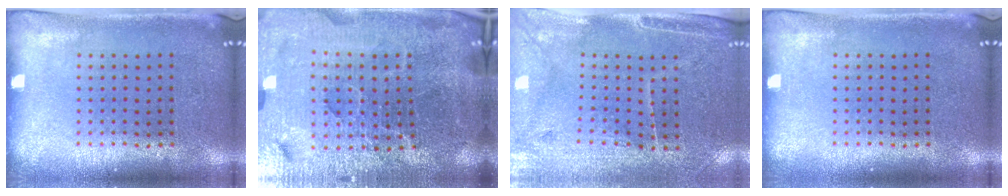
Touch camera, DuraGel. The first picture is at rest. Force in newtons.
{"total": 6.6, "press": 5.8, "slide": 3.2}
{"total": 3.2, "press": 2.9, "slide": 1.3}
{"total": 0.0}